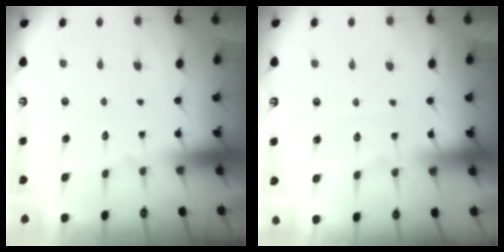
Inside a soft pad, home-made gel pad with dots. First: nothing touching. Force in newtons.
{"total": 4.7, "press": 4.6, "slide": 0.5}